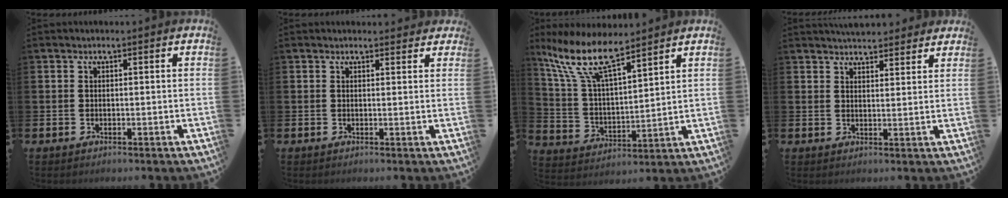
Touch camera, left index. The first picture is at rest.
{"total": 1.1, "force": [0.9, 0.6, 0.1], "torque": [0.010, 0.002, 0.014]}
{"total": 11.3, "force": [9.0, 2.7, 6.2], "torque": [-0.158, -0.033, 0.161]}
{"total": 4.3, "force": [4.1, 0.9, 0.2], "torque": [0.001, -0.021, 0.075]}